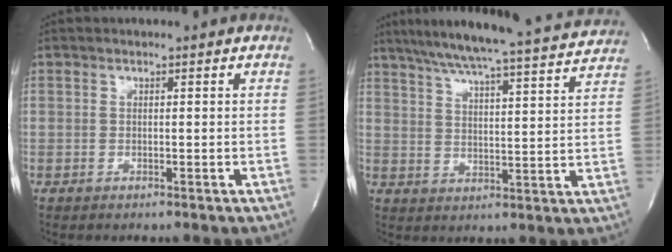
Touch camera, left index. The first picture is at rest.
{"total": 21.9, "force": [20.1, 0.6, 8.5], "torque": [-0.142, -0.019, 0.263]}